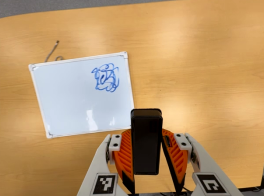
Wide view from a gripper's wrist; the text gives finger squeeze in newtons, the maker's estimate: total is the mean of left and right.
{"total": 4.3, "left": 3.8, "right": 4.7}